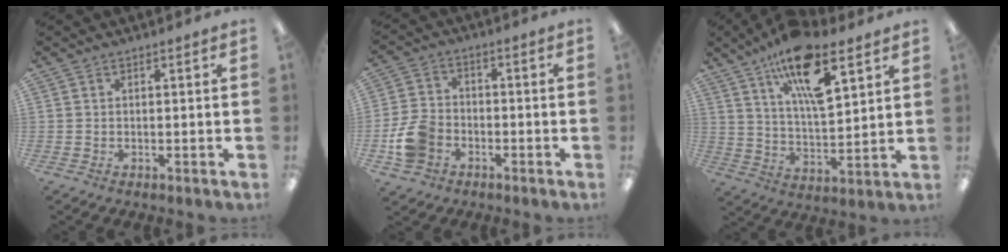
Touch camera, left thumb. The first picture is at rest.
{"total": 8.7, "force": [-3.4, 6.6, 4.7], "torque": [-0.105, 0.024, -0.063]}
{"total": 17.8, "force": [11.0, 6.5, 12.4], "torque": [-0.209, -0.047, 0.183]}